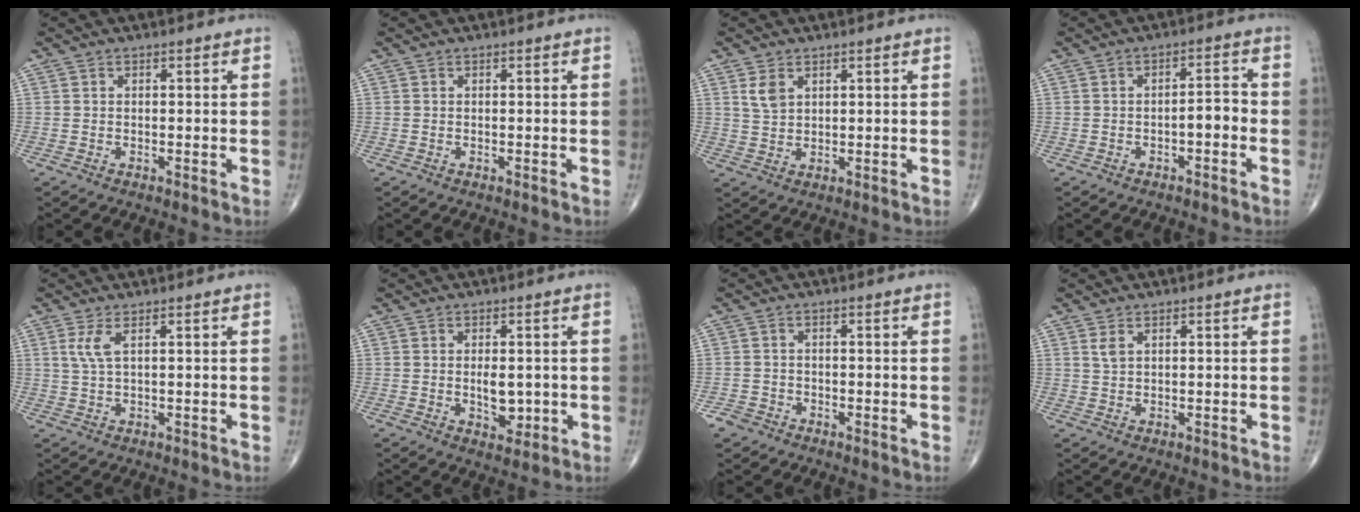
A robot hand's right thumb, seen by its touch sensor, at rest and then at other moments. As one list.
[{"total": 0.0}, {"total": 3.5, "force": [1.7, 2.2, 2.1], "torque": [-0.035, -0.007, 0.039]}, {"total": 3.6, "force": [-1.3, 1.5, 3.0], "torque": [-0.035, 0.021, -0.022]}, {"total": 2.9, "force": [1.1, 0.7, 2.6], "torque": [-0.068, 0.001, 0.029]}, {"total": 4.8, "force": [-0.3, 2.7, 4.0], "torque": [-0.049, -0.005, 0.001]}, {"total": 2.5, "force": [-1.7, 1.8, 0.4], "torque": [-0.004, 0.009, -0.032]}, {"total": 1.6, "force": [0.9, 0.8, 1.1], "torque": [-0.023, 0.002, 0.023]}]